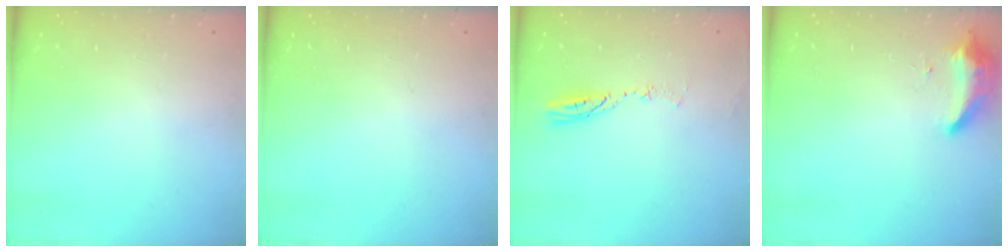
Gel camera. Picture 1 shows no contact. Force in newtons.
{"total": 1.0, "press": 0.0, "slide": 1.0}
{"total": 5.9, "press": 5.8, "slide": 0.7}
{"total": 8.3, "press": 8.3, "slide": 0.2}